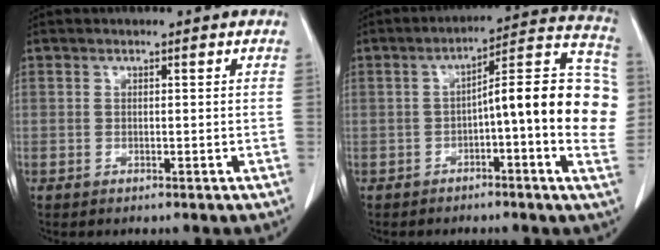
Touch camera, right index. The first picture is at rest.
{"total": 16.5, "force": [-0.7, 2.9, 16.2], "torque": [-0.205, 0.042, -0.010]}